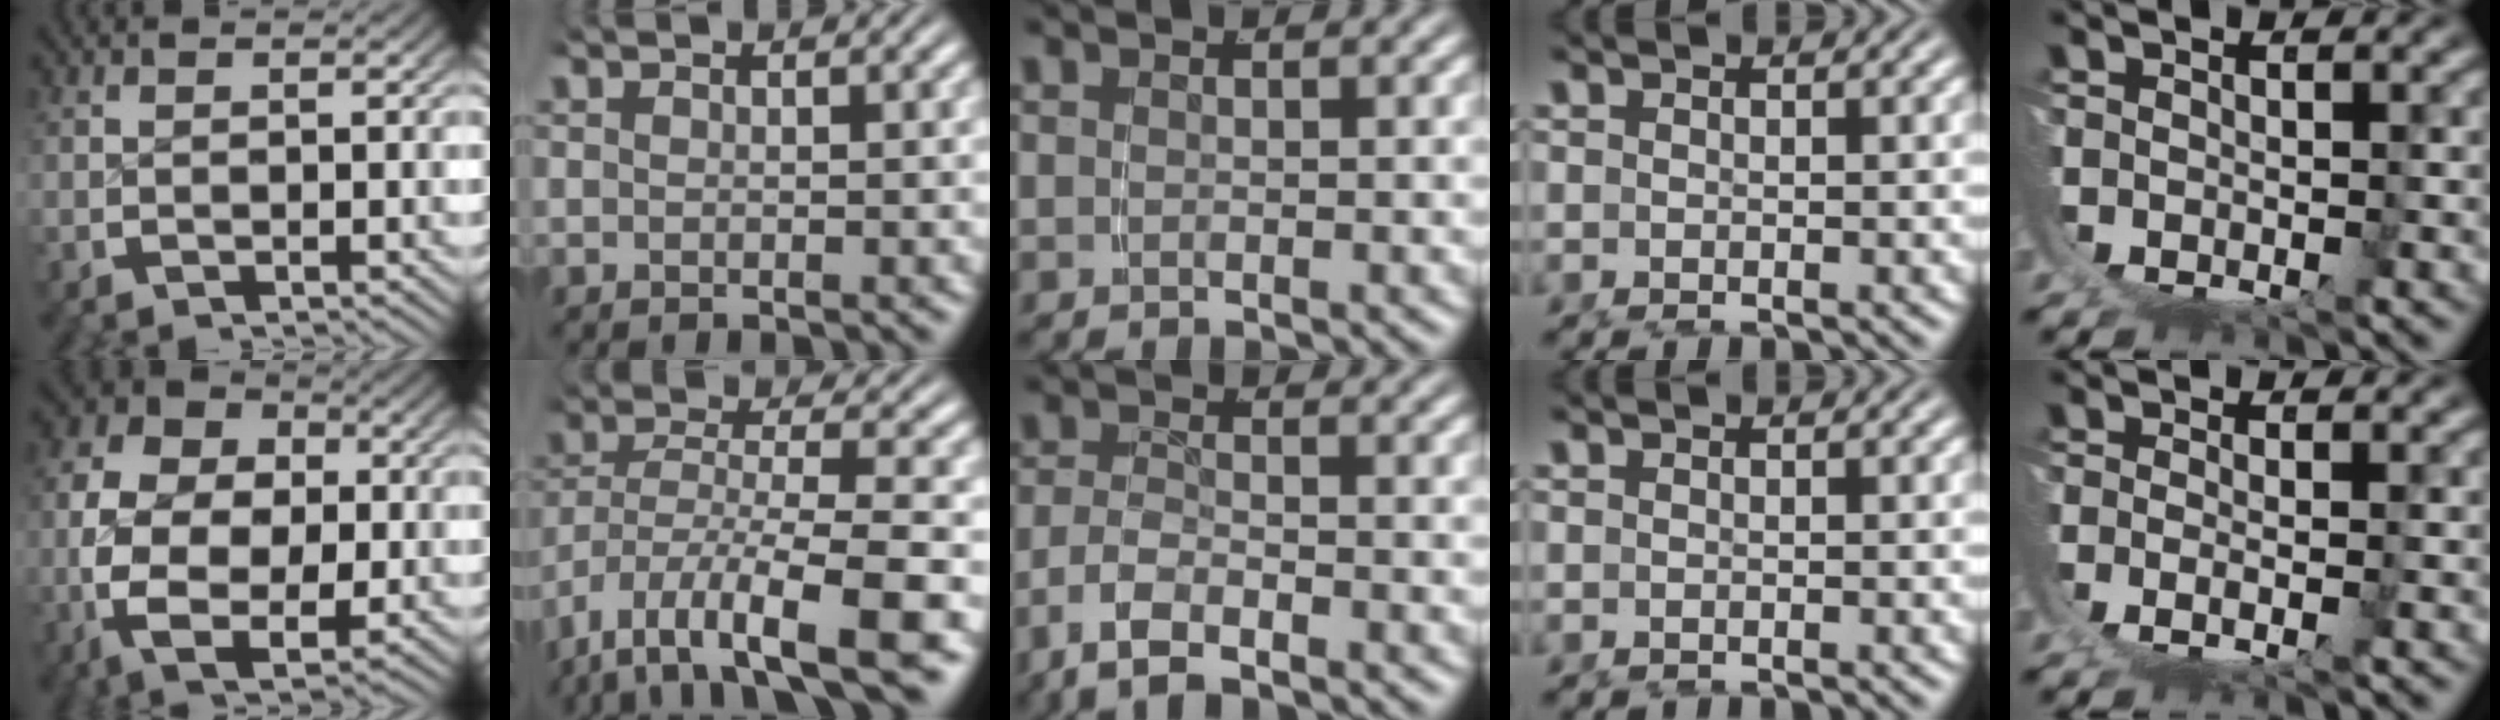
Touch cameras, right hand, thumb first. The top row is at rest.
{"thumb": {"total": 13.8, "force": [-1.0, 10.1, 9.3], "torque": [-0.191, -0.034, -0.010]}, "index": {"total": 8.3, "force": [-4.7, 3.3, 6.1], "torque": [-0.114, -0.033, -0.053]}, "middle": {"total": 4.1, "force": [-2.1, 2.2, 2.7], "torque": [-0.064, -0.014, -0.031]}, "little": {"total": 1.9, "force": [0.5, 0.0, 1.8], "torque": [-0.046, -0.012, 0.017]}}